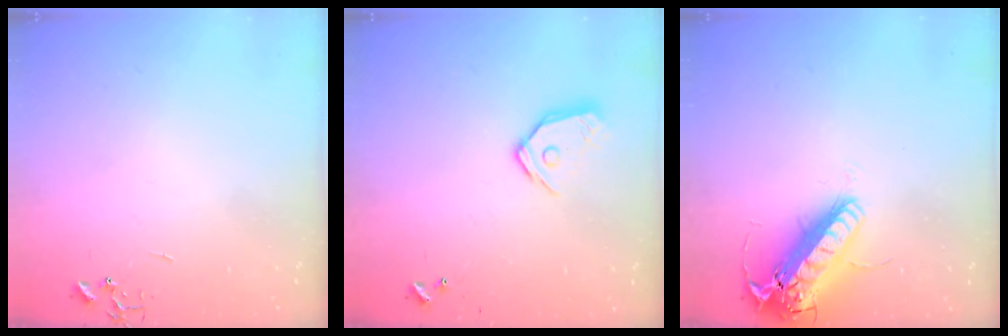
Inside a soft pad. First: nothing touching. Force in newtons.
{"total": 11.6, "press": 11.5, "slide": 1.2}
{"total": 21.1, "press": 20.8, "slide": 3.7}